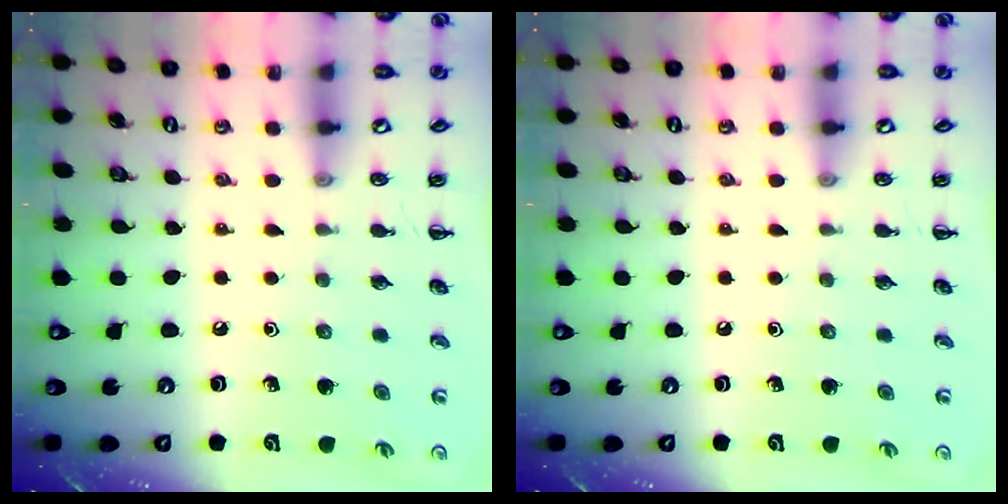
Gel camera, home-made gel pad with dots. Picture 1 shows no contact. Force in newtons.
{"total": 0.0}